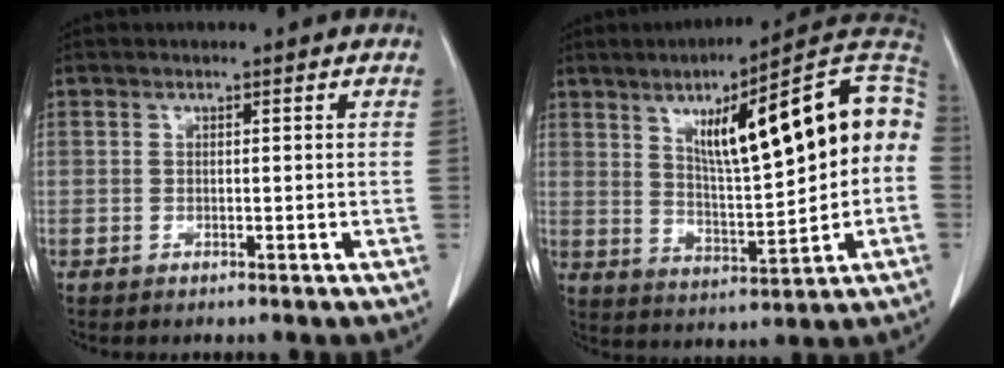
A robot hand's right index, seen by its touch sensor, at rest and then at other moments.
{"total": 20.8, "force": [3.8, 4.1, 20.0], "torque": [-0.291, 0.039, 0.056]}